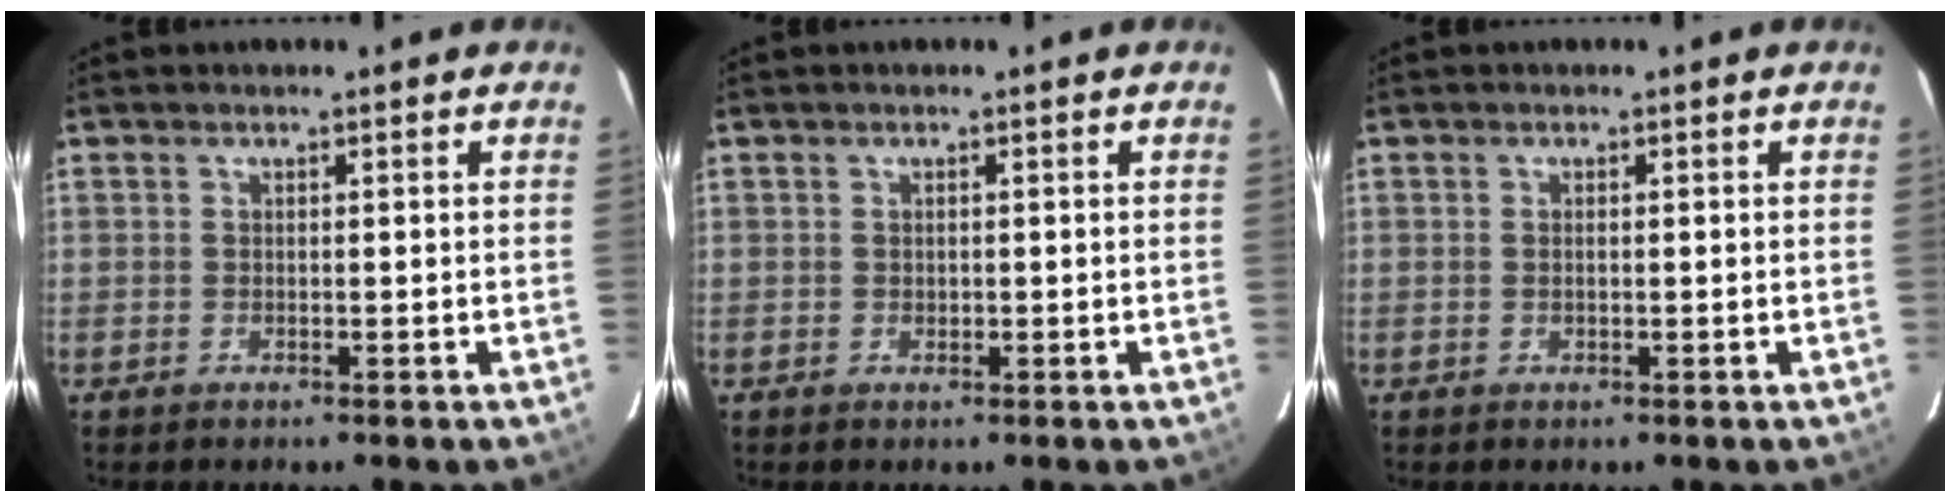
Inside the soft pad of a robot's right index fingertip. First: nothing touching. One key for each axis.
{"total": 0.7, "fx": 0.0, "fy": 0.6, "fz": 0.2, "tx": -0.001, "ty": 0.000, "tz": 0.002}
{"total": 0.8, "fx": 0.1, "fy": 0.4, "fz": 0.8, "tx": -0.014, "ty": 0.001, "tz": 0.001}